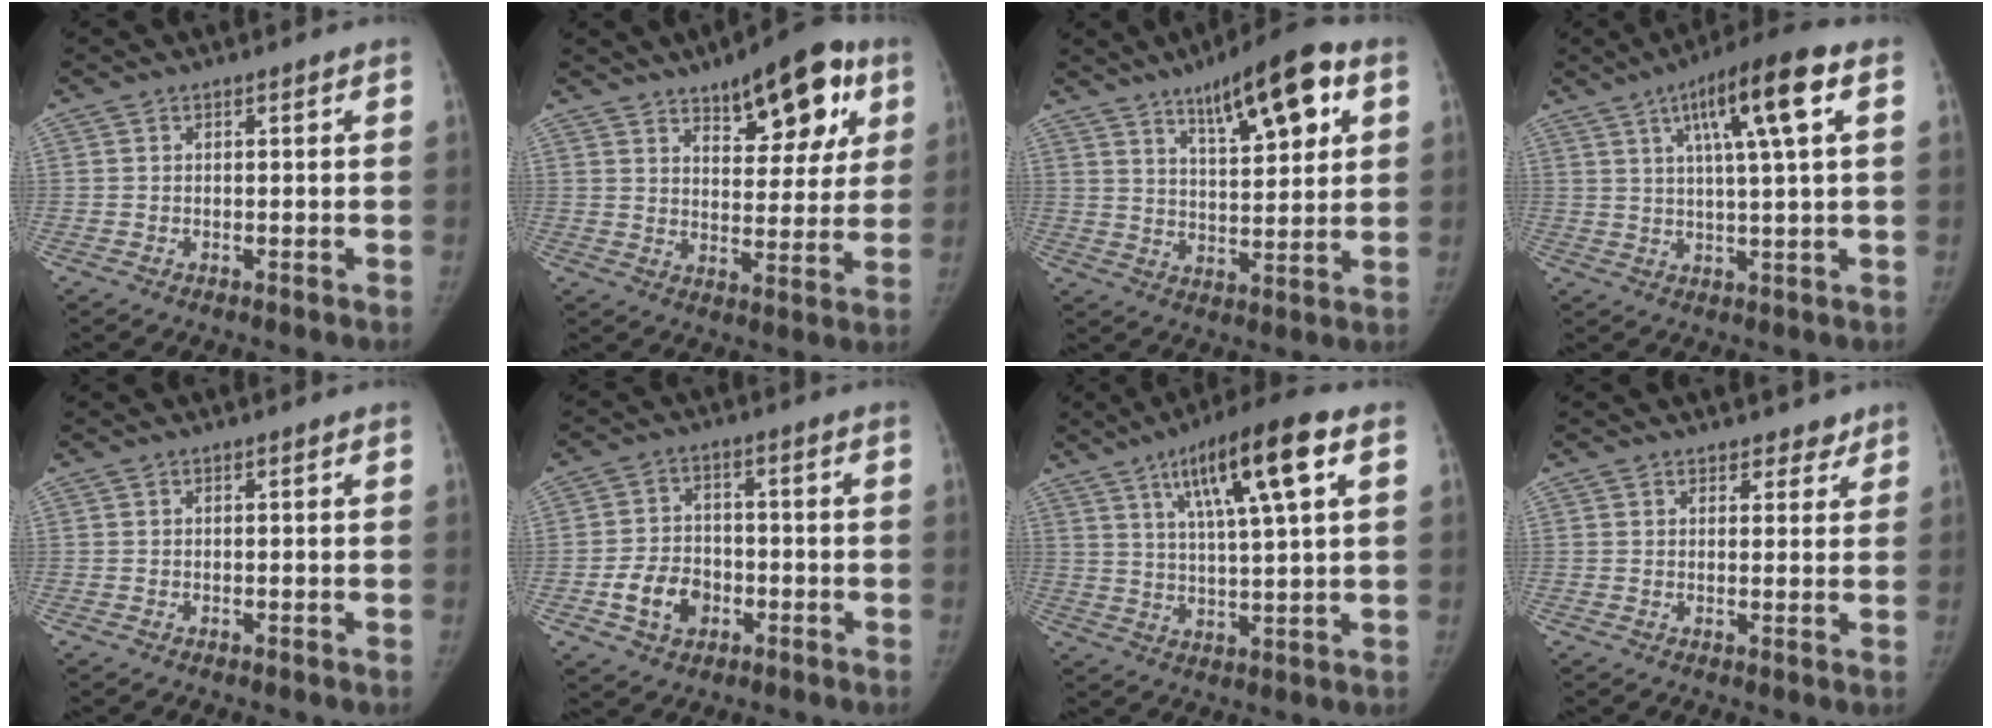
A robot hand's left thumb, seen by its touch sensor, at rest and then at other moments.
{"total": 16.5, "force": [8.9, 7.0, 12.1], "torque": [-0.116, -0.026, 0.124]}
{"total": 15.1, "force": [7.4, 4.7, 12.3], "torque": [-0.158, -0.023, 0.112]}
{"total": 13.1, "force": [5.0, 1.7, 12.0], "torque": [-0.203, 0.003, 0.075]}
{"total": 0.0}
{"total": 8.3, "force": [-3.0, 6.4, 4.3], "torque": [-0.054, 0.018, -0.051]}
{"total": 15.1, "force": [6.6, 2.7, 13.3], "torque": [-0.220, -0.009, 0.108]}
{"total": 3.1, "force": [2.4, 1.9, 0.4], "torque": [0.026, -0.013, 0.027]}